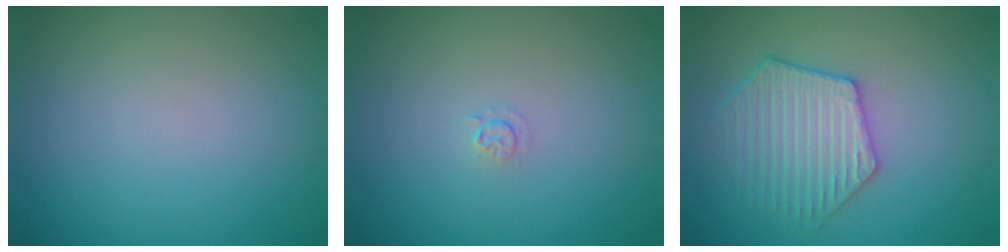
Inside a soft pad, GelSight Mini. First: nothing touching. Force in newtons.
{"total": 0.7, "press": 0.3, "slide": 0.6}
{"total": 4.2, "press": 4.1, "slide": 1.1}